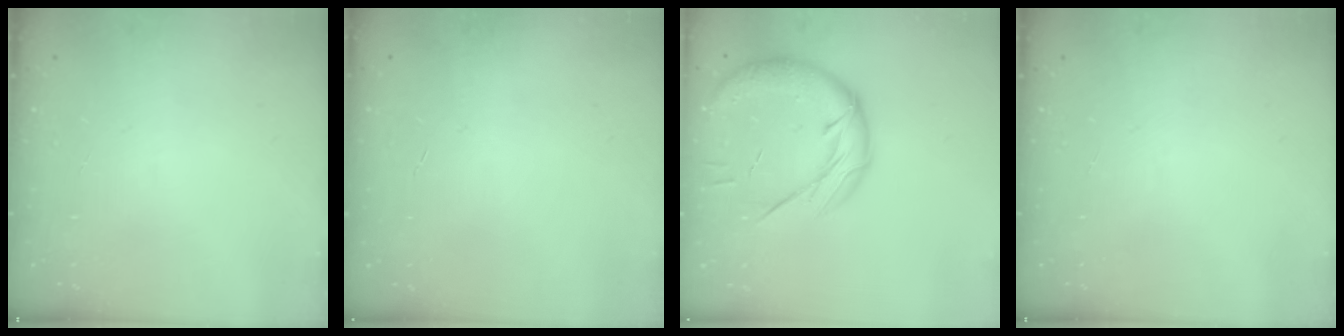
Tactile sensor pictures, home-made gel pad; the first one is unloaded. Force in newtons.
{"total": 0.0}
{"total": 18.4, "press": 18.2, "slide": 2.8}
{"total": 0.0}